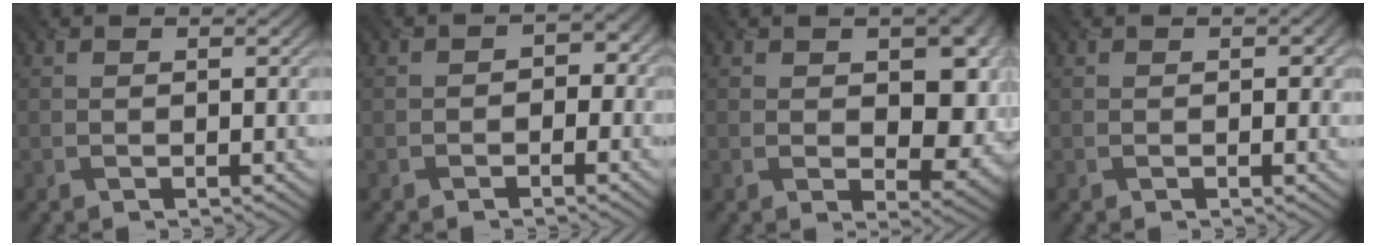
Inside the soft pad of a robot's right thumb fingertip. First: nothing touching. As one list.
[{"total": 2.0, "force": [-0.8, 1.7, 0.8], "torque": [-0.001, 0.004, -0.014]}, {"total": 7.3, "force": [0.3, 4.7, 5.5], "torque": [-0.079, -0.014, 0.011]}, {"total": 0.7, "force": [0.1, 0.6, 0.3], "torque": [-0.006, -0.006, -0.001]}]